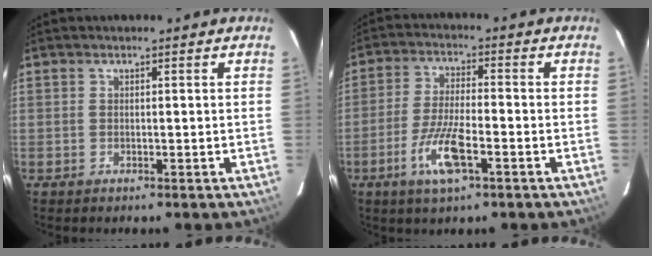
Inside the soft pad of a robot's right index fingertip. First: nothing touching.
{"total": 8.2, "force": [-3.7, 1.5, 7.2], "torque": [-0.147, -0.008, -0.067]}